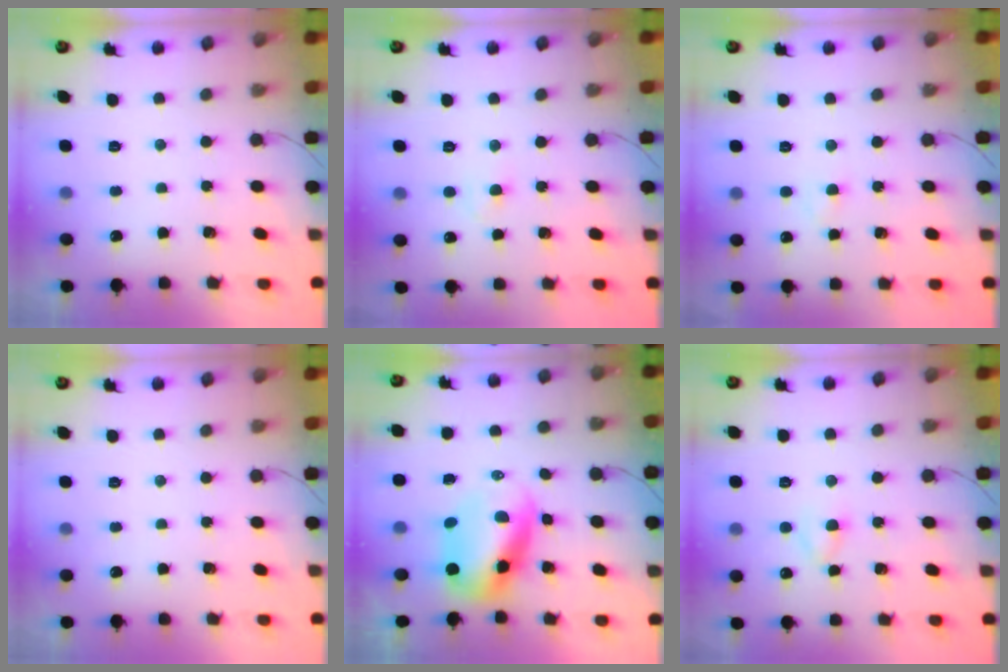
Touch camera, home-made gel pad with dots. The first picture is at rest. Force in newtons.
{"total": 2.4, "press": 2.3, "slide": 0.9}
{"total": 1.6, "press": 1.4, "slide": 0.8}
{"total": 0.0}
{"total": 7.6, "press": 7.3, "slide": 2.3}
{"total": 2.1, "press": 1.9, "slide": 0.9}